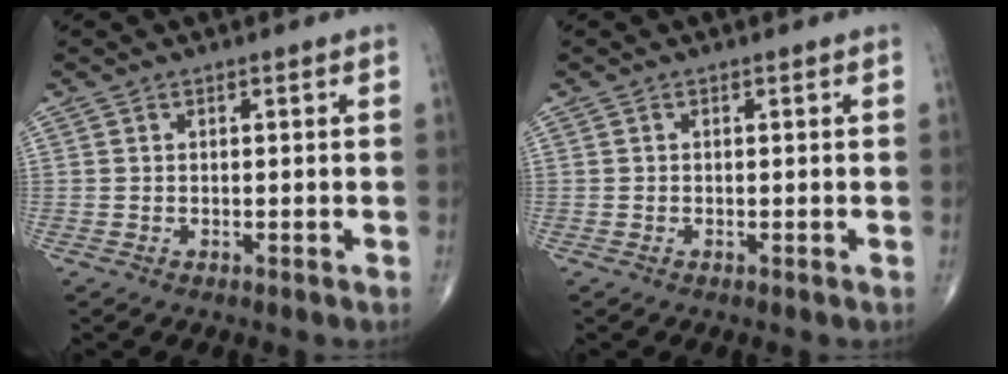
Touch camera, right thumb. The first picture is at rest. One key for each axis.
{"total": 0.0}